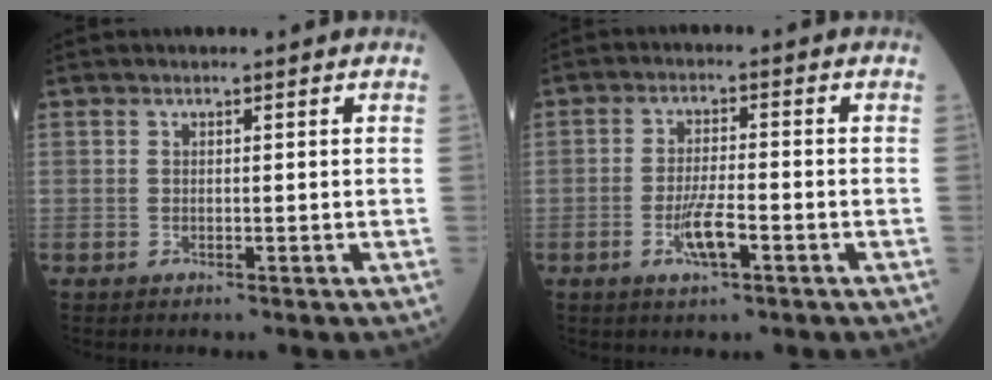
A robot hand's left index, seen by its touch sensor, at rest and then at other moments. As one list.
[{"total": 4.8, "force": [-2.2, 0.8, 4.2], "torque": [-0.086, -0.007, -0.042]}]